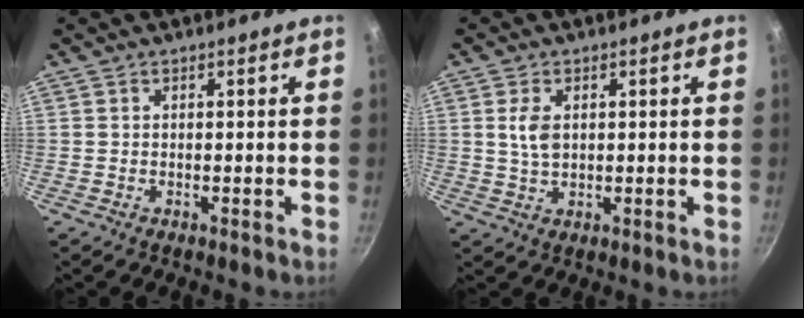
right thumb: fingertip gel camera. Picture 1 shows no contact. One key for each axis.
{"total": 4.1, "fx": 0.9, "fy": 2.5, "fz": 3.1, "tx": -0.055, "ty": -0.001, "tz": 0.019}